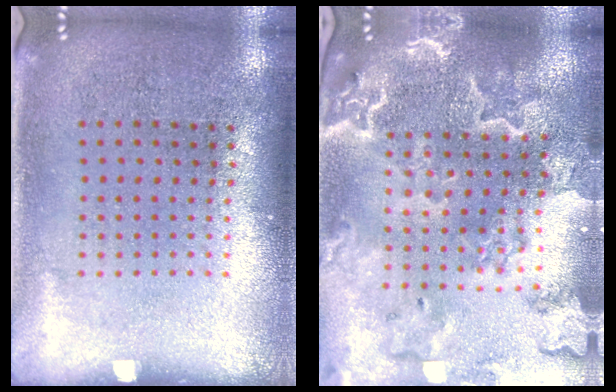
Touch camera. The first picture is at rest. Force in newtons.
{"total": 3.7, "press": 3.2, "slide": 1.9}